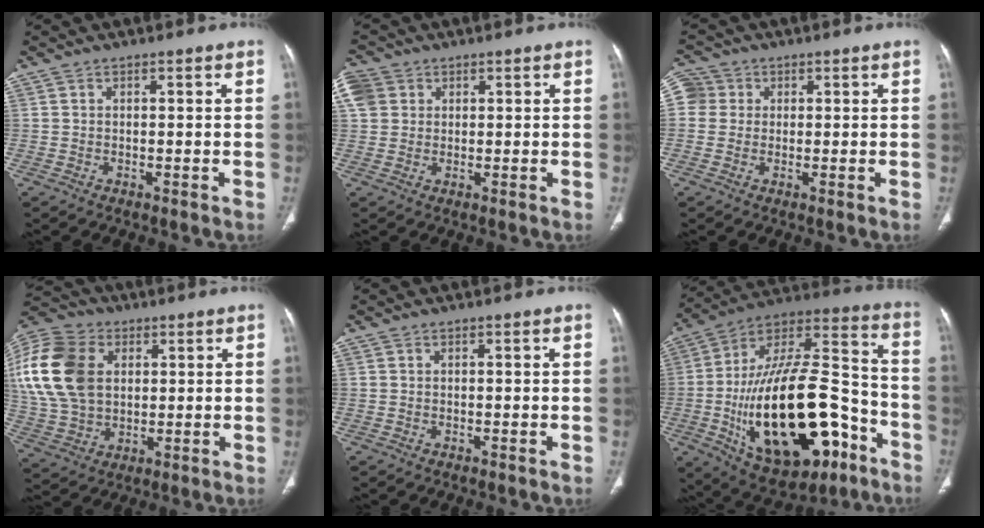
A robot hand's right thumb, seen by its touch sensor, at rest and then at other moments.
{"total": 7.3, "force": [2.8, 6.0, 3.0], "torque": [-0.068, 0.014, 0.056]}
{"total": 4.8, "force": [1.0, 4.5, 1.1], "torque": [-0.006, 0.009, 0.016]}
{"total": 22.7, "force": [5.1, 16.2, 15.0], "torque": [-0.329, 0.012, 0.099]}
{"total": 0.0}
{"total": 33.8, "force": [-11.1, 15.8, 27.7], "torque": [-0.477, 0.046, -0.162]}